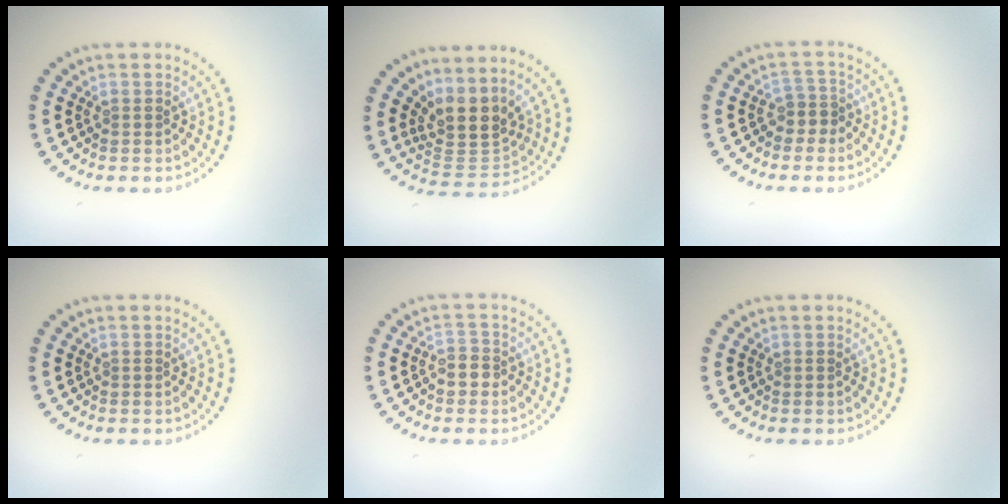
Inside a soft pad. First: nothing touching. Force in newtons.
{"total": 4.1, "press": 3.1, "slide": 2.8}
{"total": 1.9, "press": 1.4, "slide": 1.2}
{"total": 0.0}
{"total": 1.8, "press": 1.7, "slide": 0.6}
{"total": 0.0}